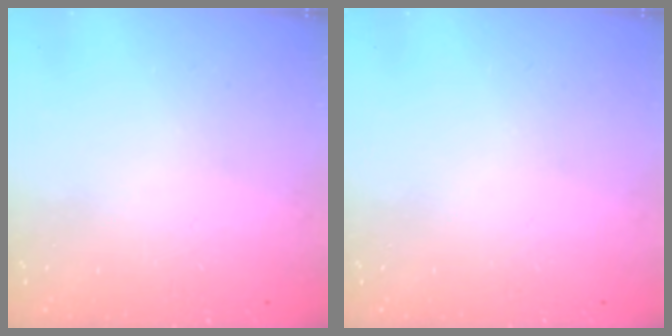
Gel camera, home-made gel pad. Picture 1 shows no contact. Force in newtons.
{"total": 0.0}